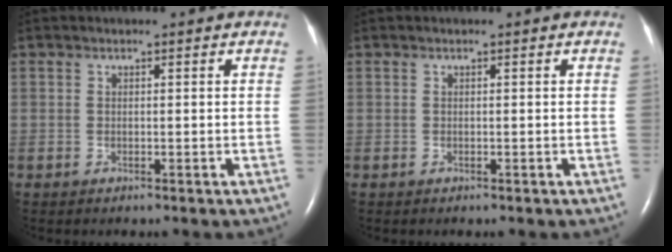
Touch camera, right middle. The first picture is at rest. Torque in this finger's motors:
{"motor_torque": [0.07, -0.15, 0.00, 0.00]}